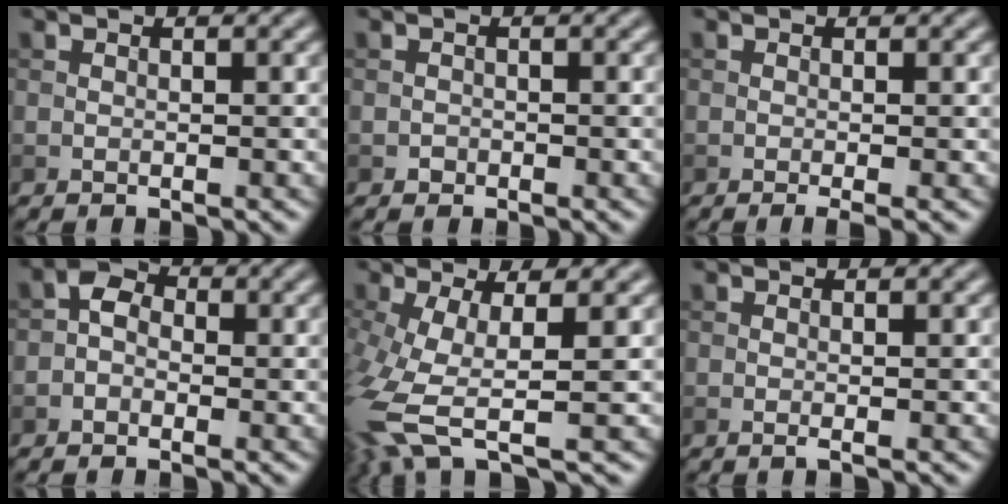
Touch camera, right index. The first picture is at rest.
{"total": 0.6, "force": [-0.3, 0.5, 0.0], "torque": [0.005, -0.004, -0.006]}
{"total": 1.4, "force": [-0.5, 0.3, 1.3], "torque": [-0.020, -0.007, -0.010]}
{"total": 2.1, "force": [-0.7, 1.5, 1.1], "torque": [-0.017, 0.009, -0.021]}
{"total": 7.8, "force": [-2.5, 2.5, 7.0], "torque": [-0.172, -0.012, -0.053]}
{"total": 0.6, "force": [-0.2, 0.0, 0.6], "torque": [-0.012, -0.006, -0.003]}